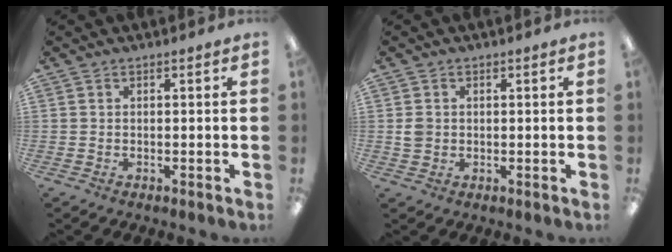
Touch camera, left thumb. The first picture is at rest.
{"total": 2.5, "force": [0.2, 2.2, 1.1], "torque": [-0.013, 0.003, 0.001]}